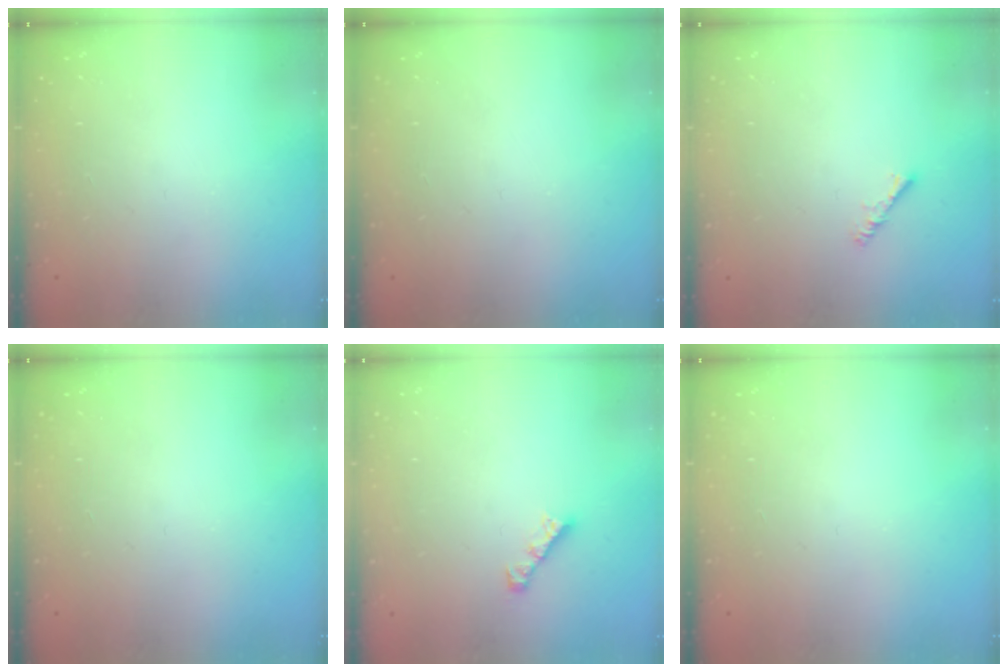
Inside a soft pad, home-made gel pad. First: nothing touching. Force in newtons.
{"total": 0.0}
{"total": 2.3, "press": 2.3, "slide": 0.4}
{"total": 0.0}
{"total": 3.0, "press": 3.0, "slide": 0.3}
{"total": 0.0}